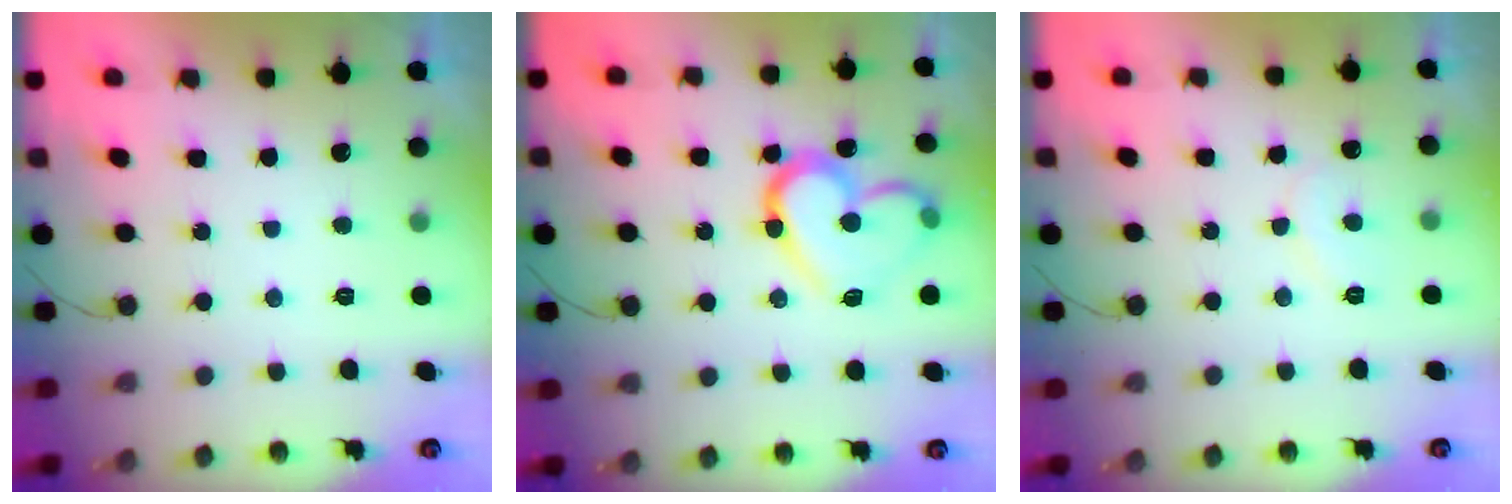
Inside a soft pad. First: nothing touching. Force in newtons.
{"total": 15.1, "press": 15.0, "slide": 0.8}
{"total": 6.8, "press": 6.8, "slide": 0.5}